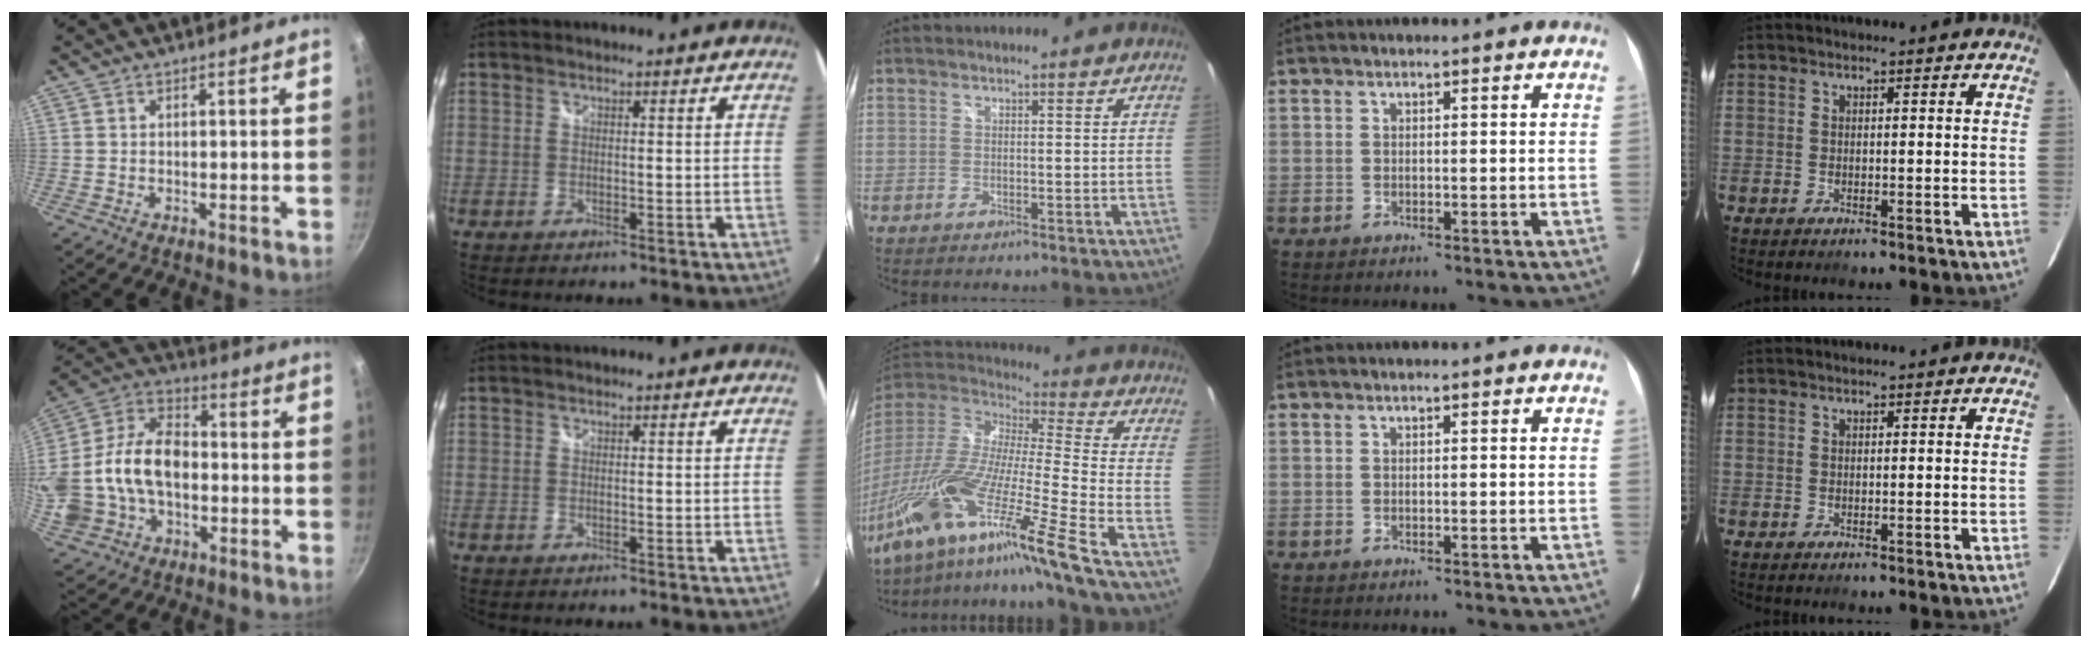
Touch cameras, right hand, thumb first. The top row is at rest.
{"thumb": {"total": 20.9, "force": [-2.3, 14.5, 14.8], "torque": [-0.288, 0.048, -0.043]}, "middle": {"total": 28.5, "force": [-19.5, -0.6, 20.8], "torque": [-0.324, -0.087, -0.352]}}